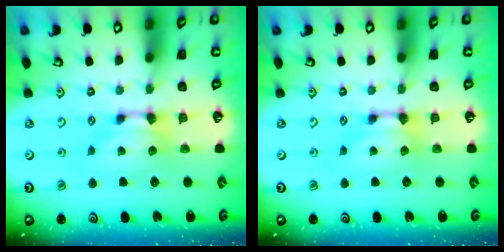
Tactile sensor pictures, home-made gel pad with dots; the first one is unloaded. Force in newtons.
{"total": 0.0}